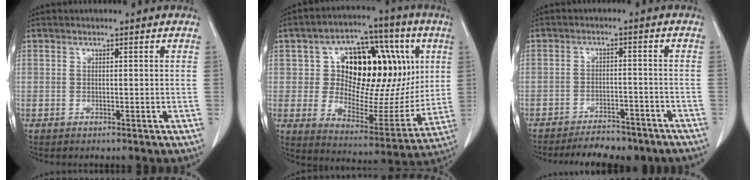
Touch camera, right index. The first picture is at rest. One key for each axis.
{"total": 21.5, "fx": 5.2, "fy": 11.6, "fz": 17.3, "tx": -0.242, "ty": 0.039, "tz": 0.086}
{"total": 9.3, "fx": -8.2, "fy": 2.9, "fz": 3.3, "tx": -0.040, "ty": -0.003, "tz": -0.111}